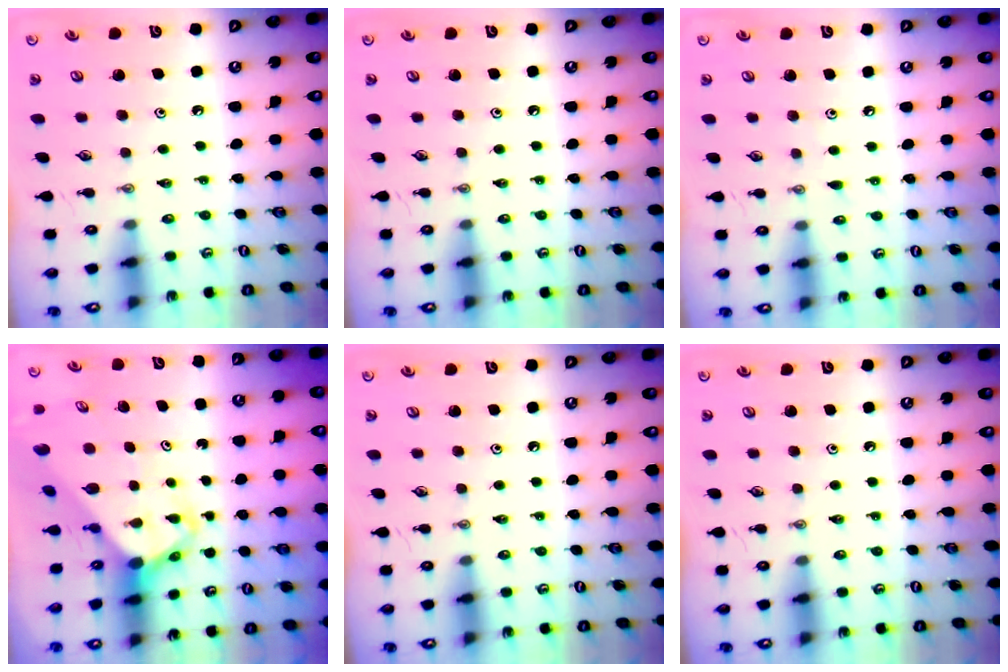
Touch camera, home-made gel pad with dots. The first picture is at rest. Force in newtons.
{"total": 0.0}
{"total": 3.0, "press": 3.0, "slide": 0.3}
{"total": 4.3, "press": 4.3, "slide": 0.2}
{"total": 0.0}
{"total": 0.0}